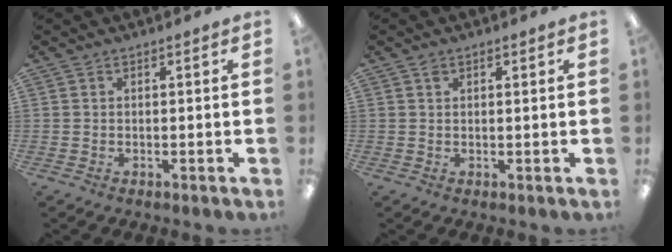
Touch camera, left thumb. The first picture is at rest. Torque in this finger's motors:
{"motor_torque": [0.02, 0.03, 0.06, 0.07, 0.00]}